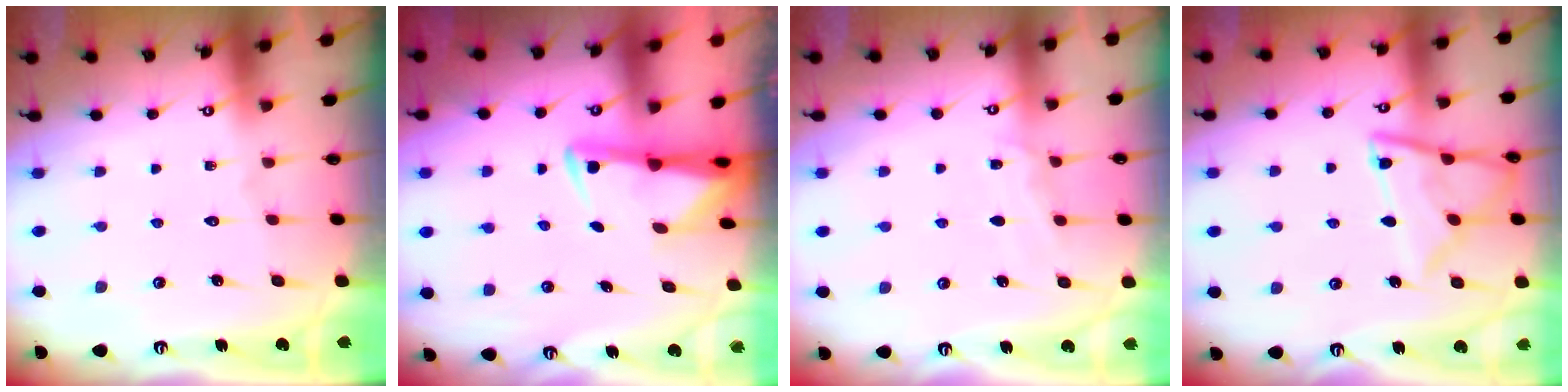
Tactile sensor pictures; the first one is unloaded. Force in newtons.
{"total": 2.8, "press": 2.8, "slide": 0.4}
{"total": 4.9, "press": 4.9, "slide": 0.6}
{"total": 12.1, "press": 12.1, "slide": 1.1}